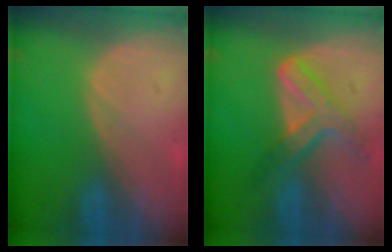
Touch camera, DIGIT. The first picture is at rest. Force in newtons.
{"total": 7.2, "press": 6.0, "slide": 3.8}